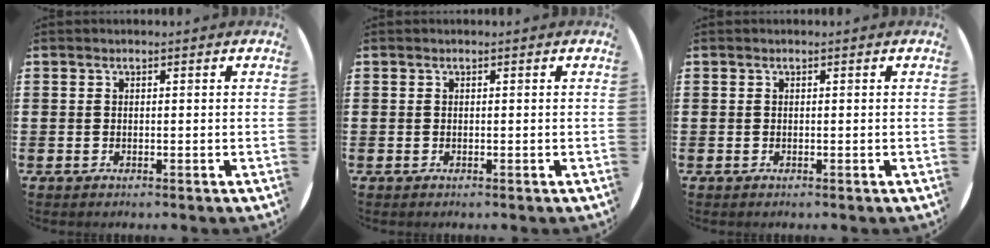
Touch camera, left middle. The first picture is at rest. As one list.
[{"total": 0.0}, {"total": 0.0}]